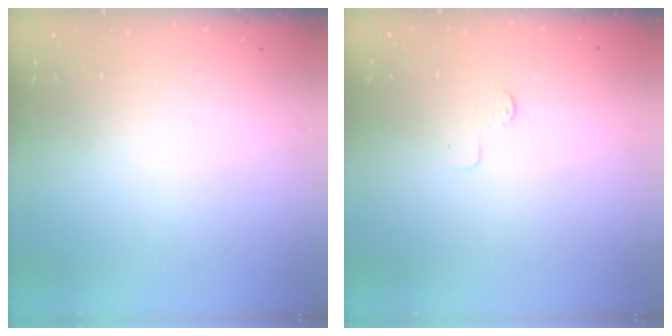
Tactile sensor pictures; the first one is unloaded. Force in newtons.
{"total": 2.6, "press": 2.6, "slide": 0.3}